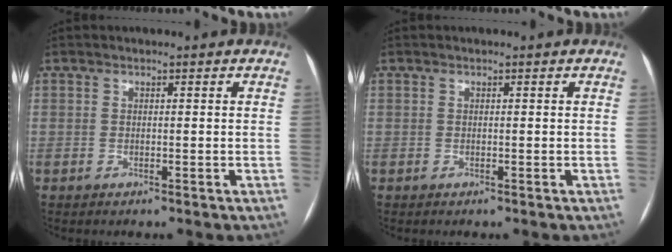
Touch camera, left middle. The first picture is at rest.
{"total": 0.0}